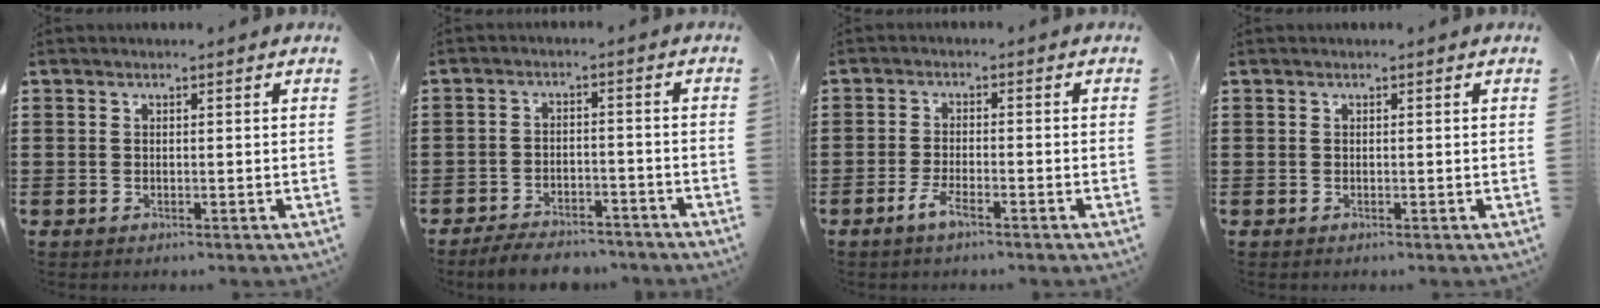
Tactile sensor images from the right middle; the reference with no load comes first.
{"total": 4.5, "force": [-4.3, 0.8, 0.8], "torque": [-0.015, 0.005, -0.086]}
{"total": 3.2, "force": [-2.0, 0.5, 2.4], "torque": [-0.055, -0.003, -0.040]}
{"total": 0.0}